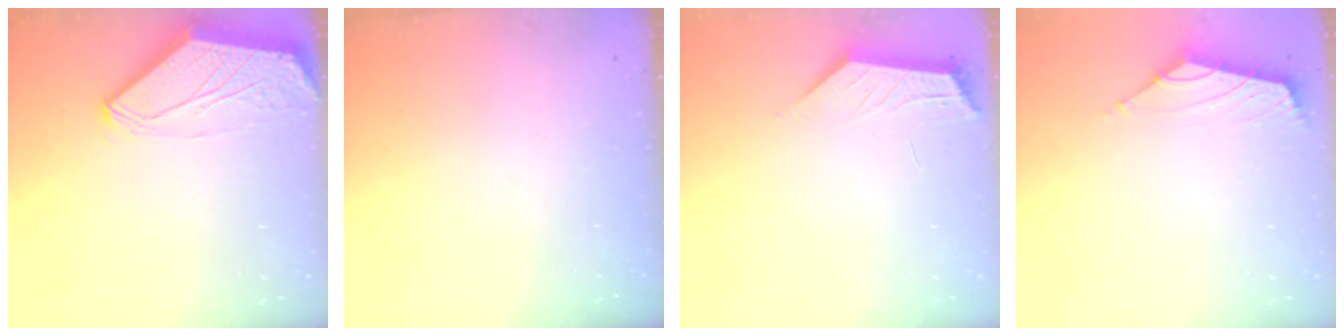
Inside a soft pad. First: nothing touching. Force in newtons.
{"total": 0.0}
{"total": 1.8, "press": 1.8, "slide": 0.4}
{"total": 1.8, "press": 1.6, "slide": 0.7}